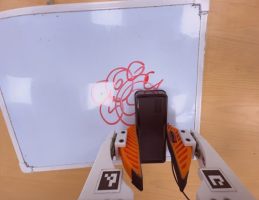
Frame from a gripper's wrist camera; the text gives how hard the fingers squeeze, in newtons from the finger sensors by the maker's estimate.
{"total": 5.7, "left": 4.5, "right": 6.9}